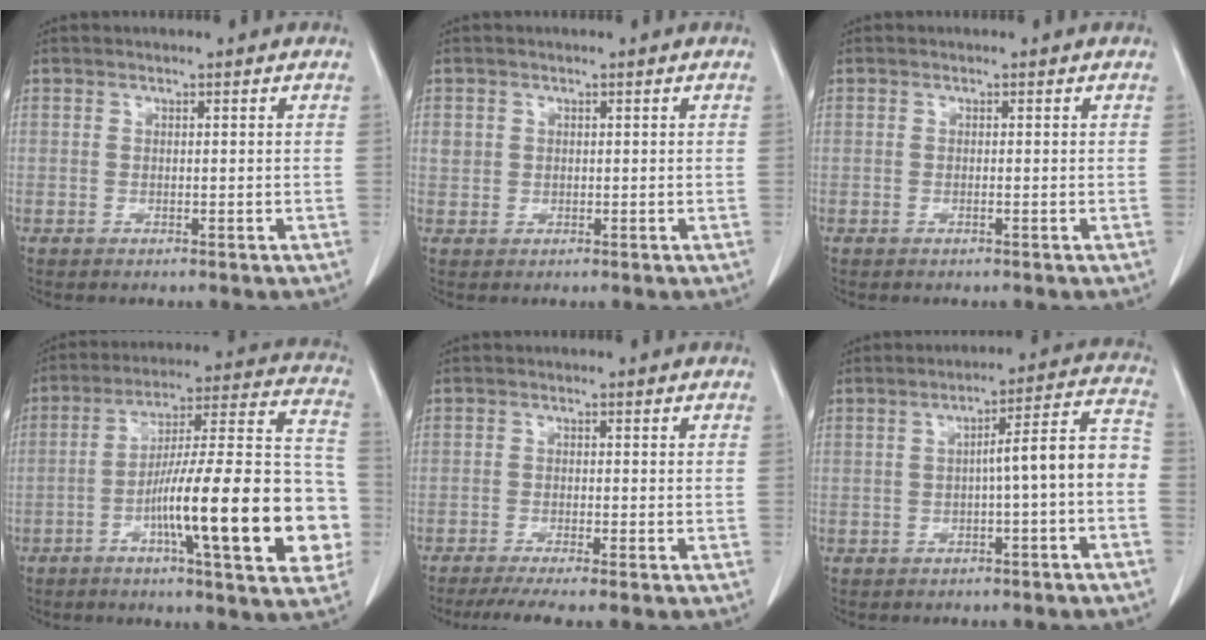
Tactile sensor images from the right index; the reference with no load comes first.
{"total": 1.8, "force": [0.5, 1.7, 0.5], "torque": [-0.004, 0.007, 0.010]}
{"total": 0.0}
{"total": 23.4, "force": [-6.5, 2.9, 22.3], "torque": [-0.271, 0.020, -0.096]}
{"total": 6.4, "force": [-5.3, -0.3, 3.5], "torque": [-0.046, -0.013, -0.084]}
{"total": 8.0, "force": [-1.8, 0.4, 7.8], "torque": [-0.098, 0.036, -0.027]}